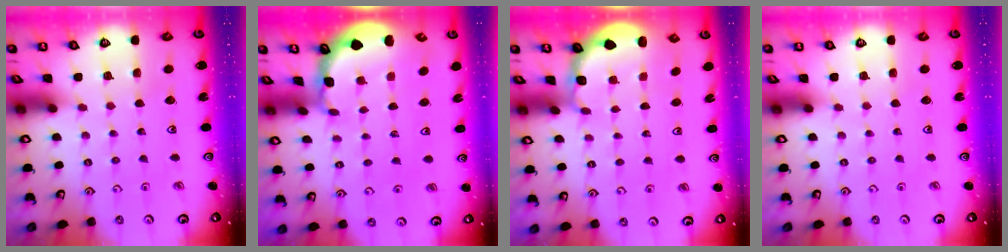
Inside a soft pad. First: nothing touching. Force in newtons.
{"total": 1.5, "press": 1.5, "slide": 0.1}
{"total": 1.9, "press": 1.7, "slide": 0.8}
{"total": 0.0}